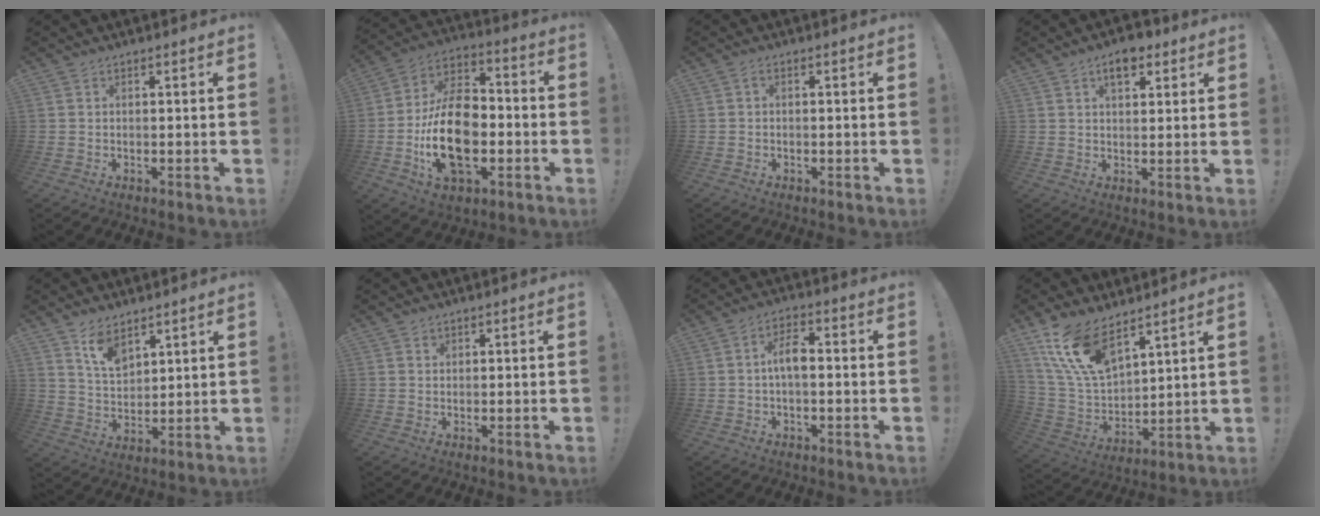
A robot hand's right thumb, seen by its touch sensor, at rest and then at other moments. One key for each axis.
{"total": 20.7, "fx": -4.6, "fy": 12.7, "fz": 15.7, "tx": -0.297, "ty": 0.024, "tz": -0.072}
{"total": 0.6, "fx": -0.2, "fy": 0.4, "fz": 0.4, "tx": -0.017, "ty": 0.005, "tz": -0.002}
{"total": 6.3, "fx": 3.6, "fy": 3.5, "fz": 3.8, "tx": -0.042, "ty": -0.012, "tz": 0.060}
{"total": 8.6, "fx": 6.5, "fy": 4.3, "fz": 3.6, "tx": -0.068, "ty": -0.038, "tz": 0.123}
{"total": 0.8, "fx": 0.6, "fy": 0.5, "fz": -0.1, "tx": 0.006, "ty": -0.003, "tz": 0.012}
{"total": 6.3, "fx": -0.3, "fy": 2.6, "fz": 5.7, "tx": -0.103, "ty": 0.011, "tz": -0.008}
{"total": 15.5, "fx": 10.5, "fy": 6.9, "fz": 8.9, "tx": -0.203, "ty": -0.063, "tz": 0.200}